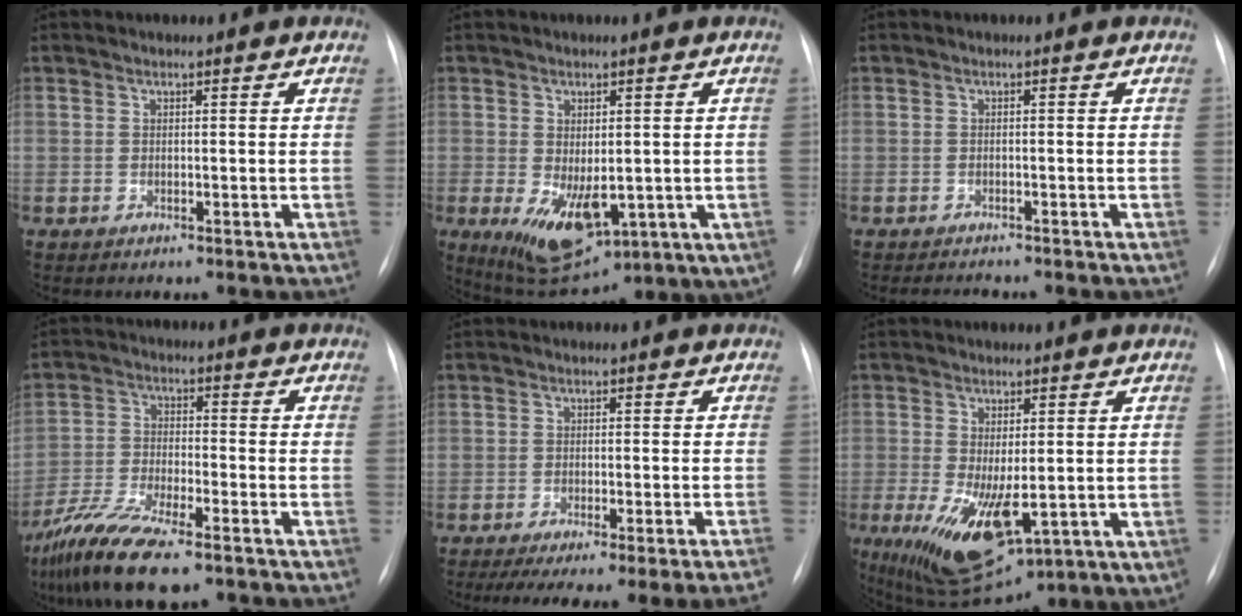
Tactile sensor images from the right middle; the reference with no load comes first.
{"total": 13.3, "force": [-3.7, 6.7, 10.8], "torque": [-0.158, -0.019, -0.034]}
{"total": 1.7, "force": [-1.6, 0.0, 0.2], "torque": [-0.007, -0.011, -0.022]}
{"total": 12.5, "force": [-8.9, 2.9, 8.3], "torque": [-0.163, -0.025, -0.163]}
{"total": 13.6, "force": [-11.1, -0.9, 7.9], "torque": [-0.081, -0.026, -0.151]}
{"total": 14.6, "force": [-3.4, 6.4, 12.7], "torque": [-0.220, -0.032, -0.030]}